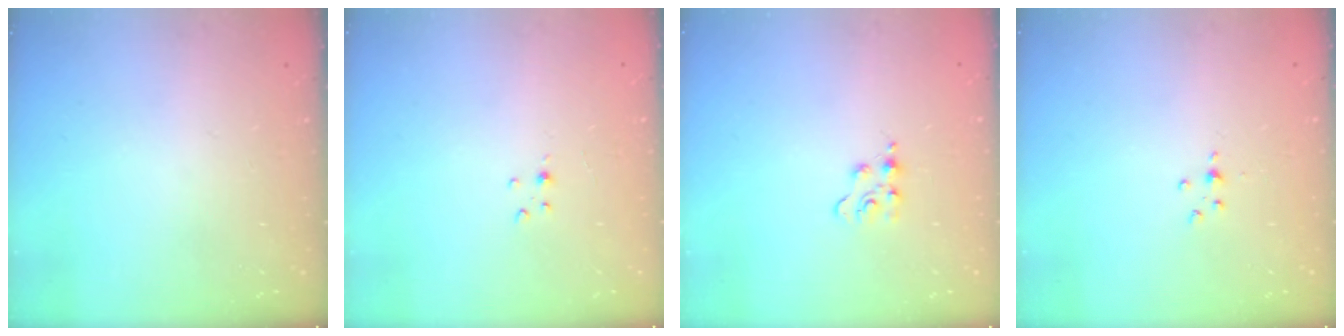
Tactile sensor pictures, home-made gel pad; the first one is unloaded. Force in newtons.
{"total": 2.5, "press": 2.5, "slide": 0.3}
{"total": 4.8, "press": 4.8, "slide": 0.5}
{"total": 2.9, "press": 2.9, "slide": 0.4}